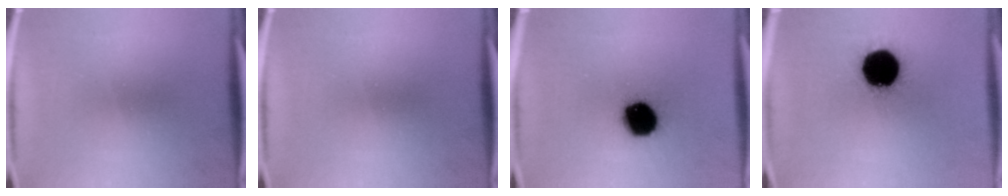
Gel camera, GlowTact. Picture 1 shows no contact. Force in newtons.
{"total": 0.0}
{"total": 14.4}
{"total": 19.9}